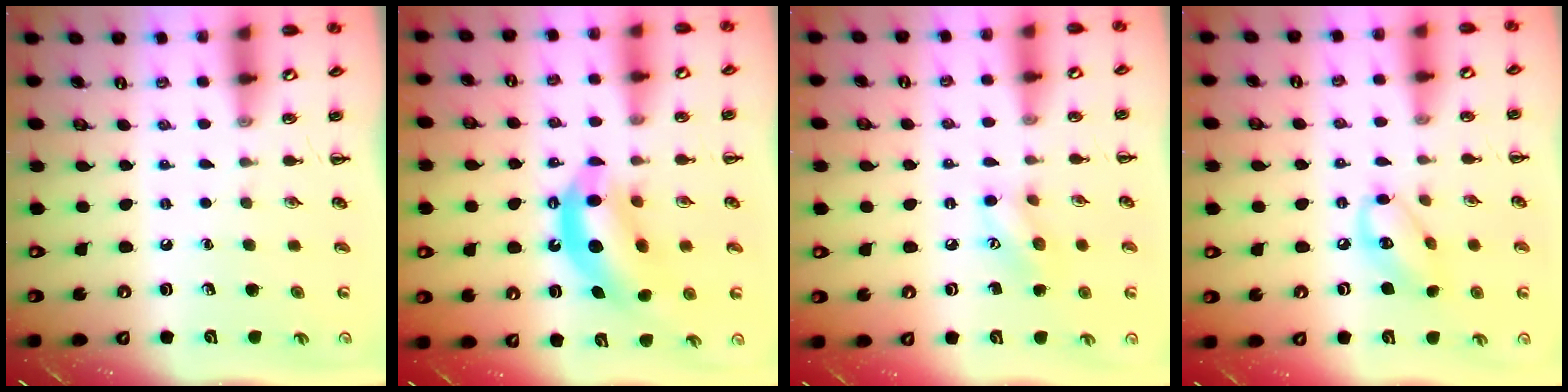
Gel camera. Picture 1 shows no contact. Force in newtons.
{"total": 12.6, "press": 12.2, "slide": 3.2}
{"total": 7.7, "press": 7.6, "slide": 0.8}
{"total": 8.9, "press": 8.7, "slide": 1.6}